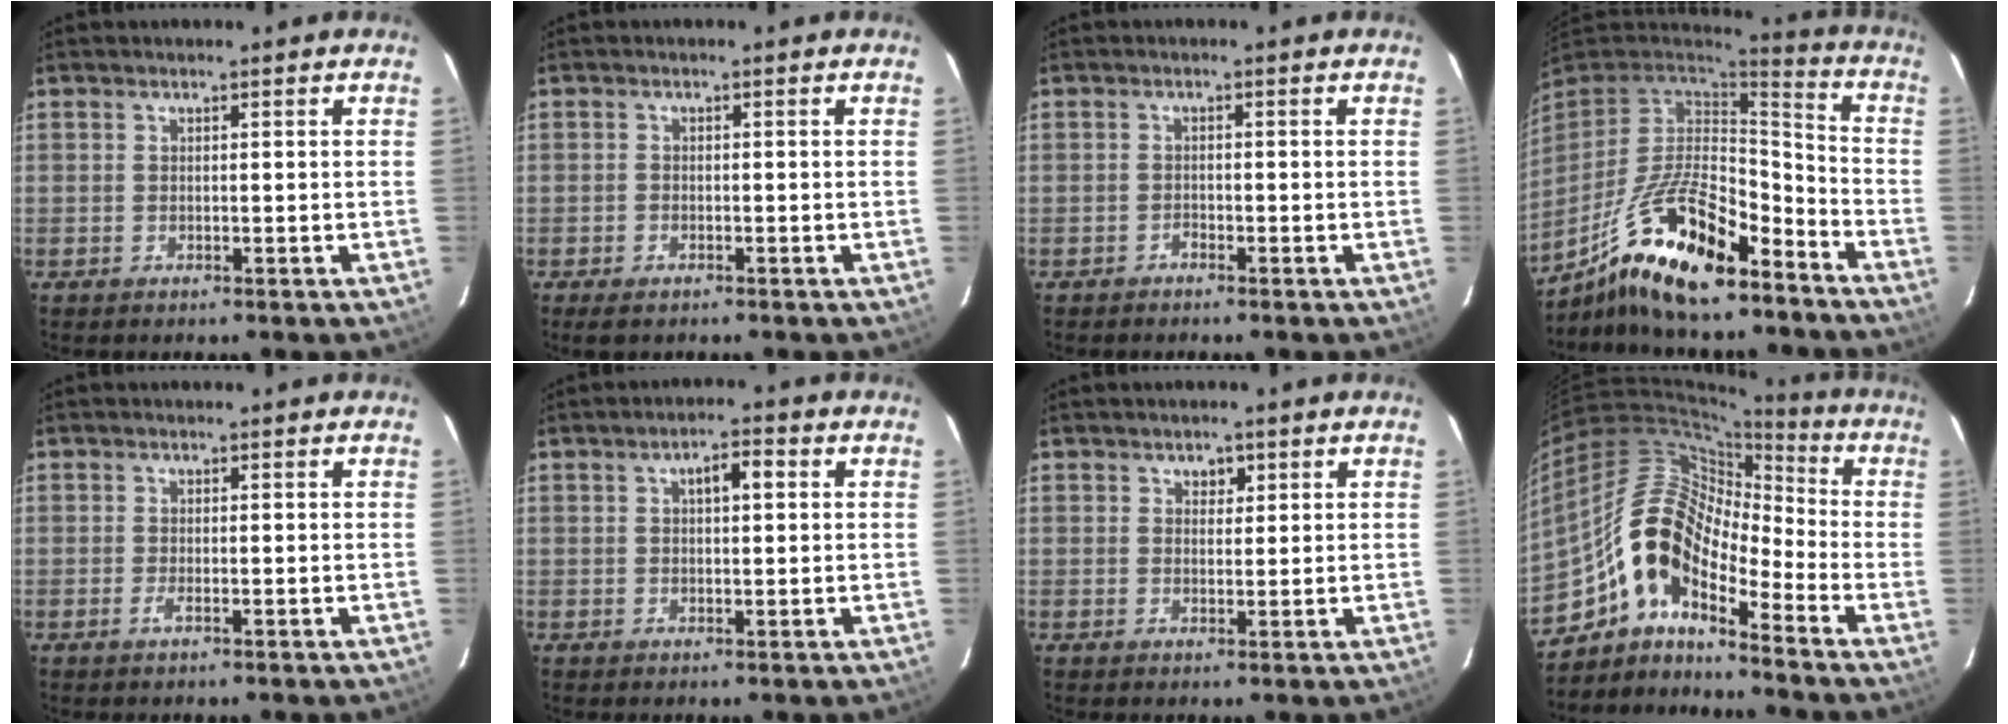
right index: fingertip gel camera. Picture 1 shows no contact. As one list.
[{"total": 2.3, "force": [-1.7, 1.1, 1.1], "torque": [-0.027, -0.006, -0.031]}, {"total": 0.8, "force": [-0.7, 0.3, 0.0], "torque": [0.001, 0.003, -0.015]}, {"total": 19.8, "force": [-12.9, 6.5, 13.4], "torque": [-0.272, -0.015, -0.231]}, {"total": 1.0, "force": [-0.4, 0.0, 0.9], "torque": [-0.019, -0.002, -0.008]}, {"total": 3.9, "force": [1.1, 1.6, 3.3], "torque": [-0.053, 0.013, 0.020]}, {"total": 2.0, "force": [1.1, 1.5, 0.6], "torque": [-0.005, 0.005, 0.018]}, {"total": 12.9, "force": [-7.7, 5.3, 8.8], "torque": [-0.149, 0.017, -0.167]}]